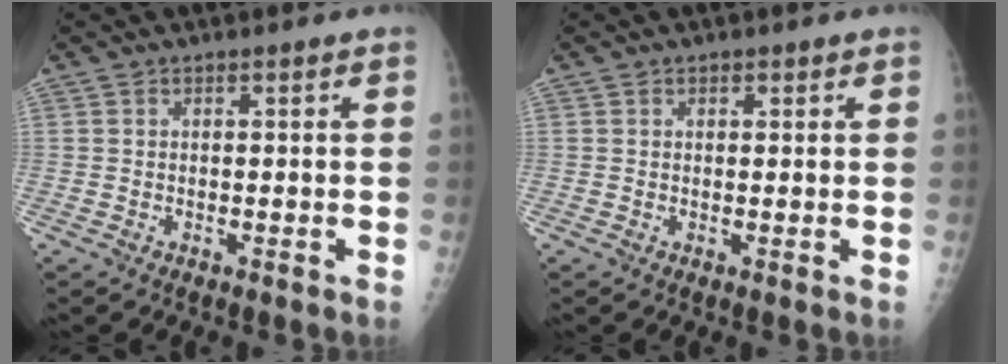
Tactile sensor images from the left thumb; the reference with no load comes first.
{"total": 1.3, "force": [0.6, 1.0, 0.5], "torque": [0.004, -0.001, 0.004]}